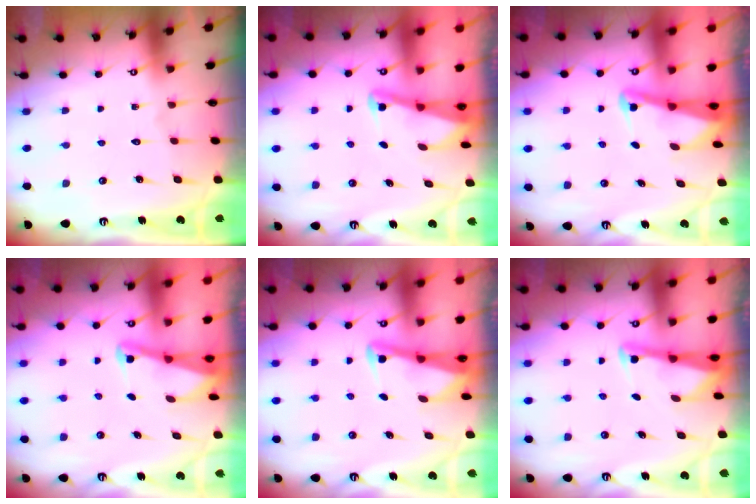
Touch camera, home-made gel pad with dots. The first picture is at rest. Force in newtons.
{"total": 2.0, "press": 2.0, "slide": 0.4}
{"total": 2.5, "press": 2.5, "slide": 0.6}
{"total": 2.0, "press": 2.0, "slide": 0.4}
{"total": 2.8, "press": 2.8, "slide": 0.4}
{"total": 2.9, "press": 2.9, "slide": 0.2}